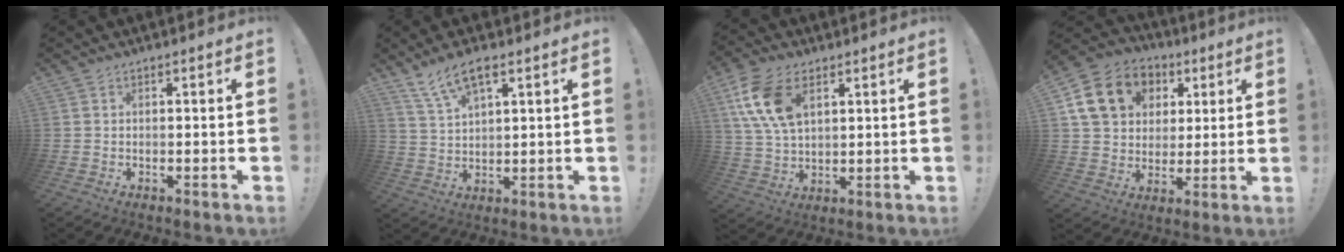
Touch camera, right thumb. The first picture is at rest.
{"total": 8.3, "force": [5.3, 2.9, 5.7], "torque": [-0.103, -0.018, 0.099]}
{"total": 13.6, "force": [5.8, 8.1, 9.3], "torque": [-0.191, -0.007, 0.112]}
{"total": 16.9, "force": [6.2, 13.5, 8.1], "torque": [-0.121, -0.011, 0.132]}